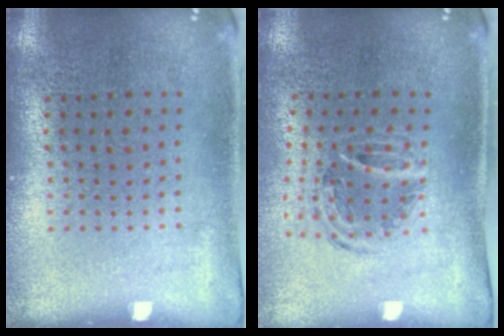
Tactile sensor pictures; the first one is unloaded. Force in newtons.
{"total": 1.0, "press": 0.9, "slide": 0.1}